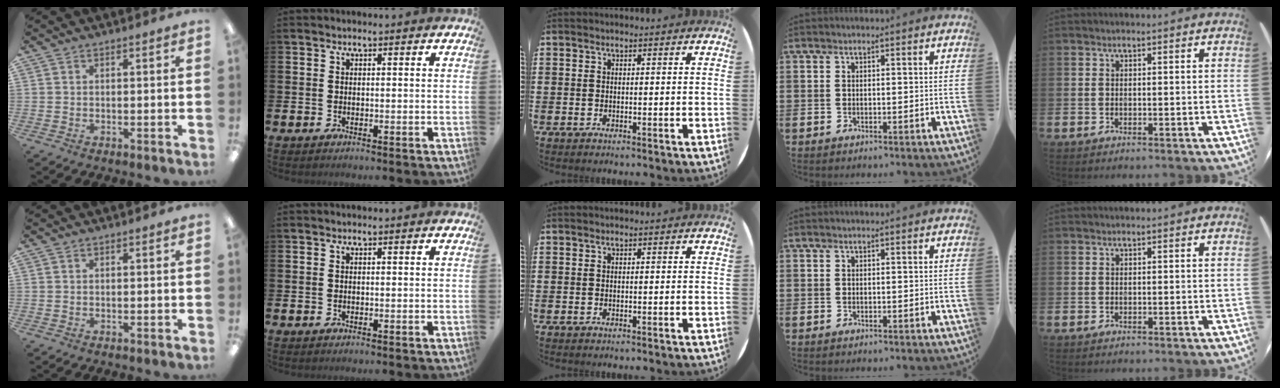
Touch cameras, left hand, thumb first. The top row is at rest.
{}